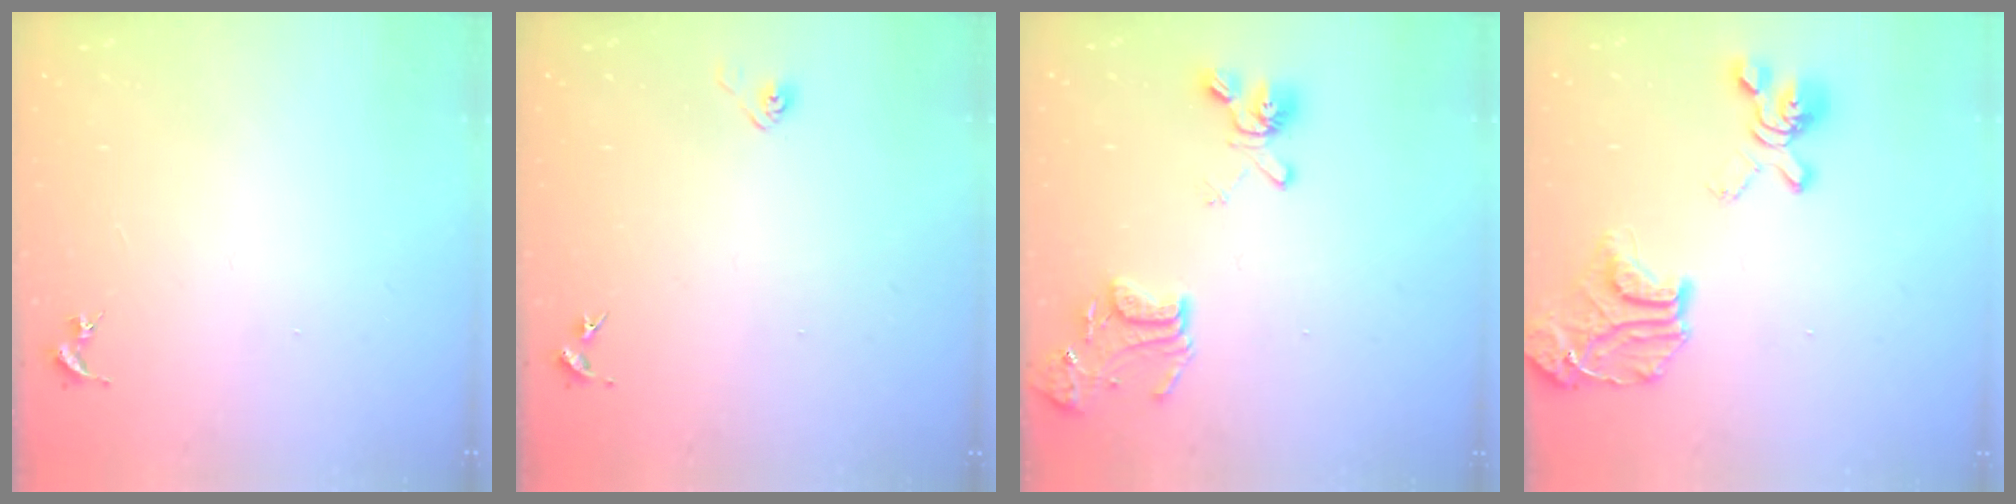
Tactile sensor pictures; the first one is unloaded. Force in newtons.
{"total": 2.9, "press": 2.8, "slide": 0.8}
{"total": 15.8, "press": 15.7, "slide": 1.9}
{"total": 20.9, "press": 20.8, "slide": 2.0}